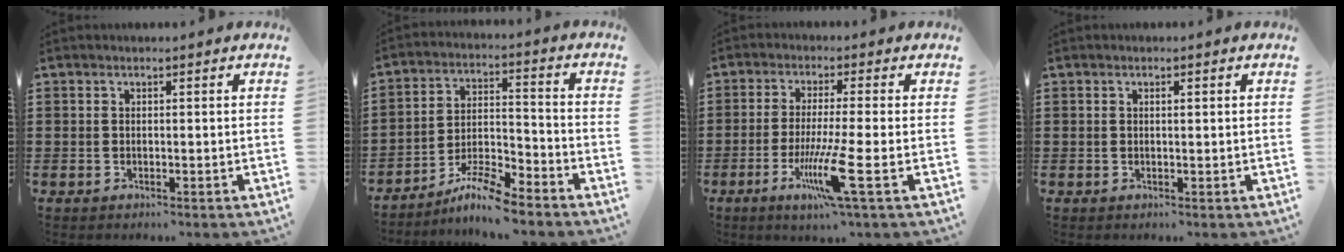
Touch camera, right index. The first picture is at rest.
{"total": 7.1, "force": [-6.4, 0.4, 3.1], "torque": [-0.062, 0.002, -0.123]}
{"total": 8.9, "force": [-3.1, 0.0, 8.3], "torque": [-0.164, -0.024, -0.057]}
{"total": 0.8, "force": [0.3, 0.3, 0.7], "torque": [-0.014, 0.002, 0.004]}